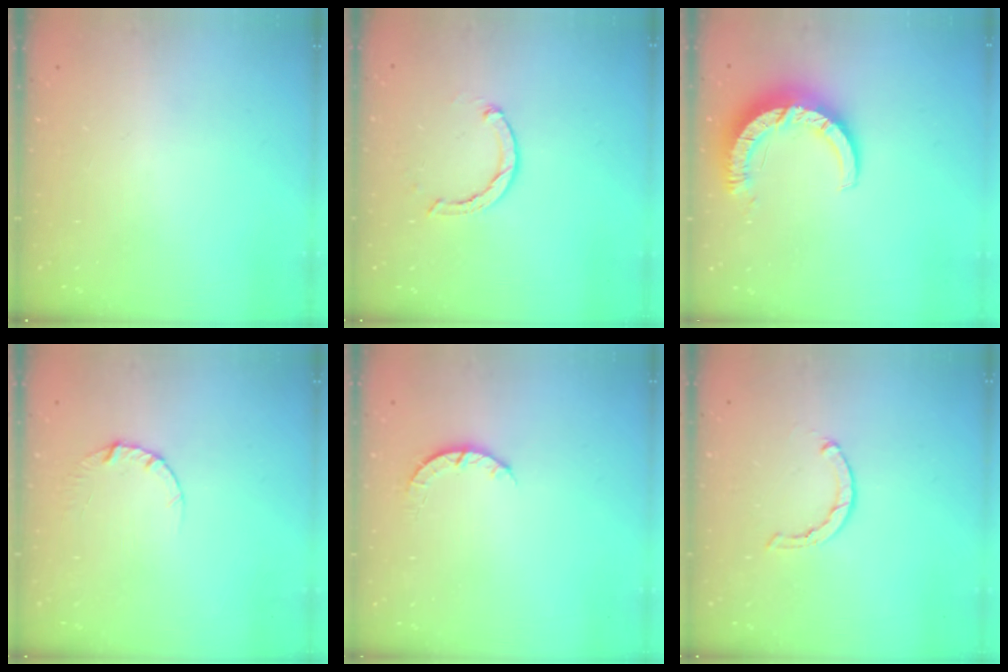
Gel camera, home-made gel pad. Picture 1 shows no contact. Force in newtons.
{"total": 2.4, "press": 2.4, "slide": 0.1}
{"total": 9.0, "press": 9.0, "slide": 0.9}
{"total": 3.4, "press": 3.4, "slide": 0.4}
{"total": 3.2, "press": 3.2, "slide": 0.4}
{"total": 1.6, "press": 1.5, "slide": 0.4}